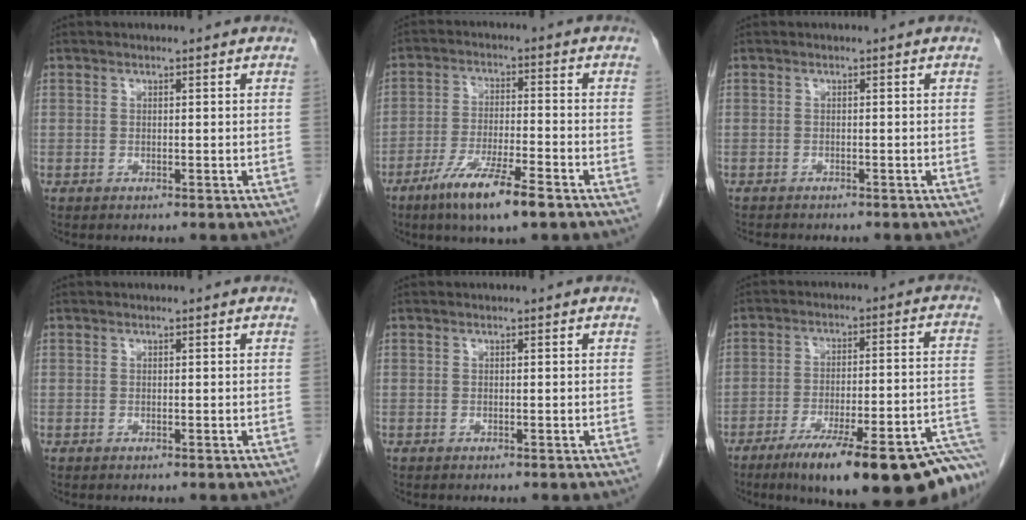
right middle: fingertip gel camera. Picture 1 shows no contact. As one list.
[{"total": 9.5, "force": [-6.1, 0.7, 7.3], "torque": [-0.141, -0.021, -0.106]}, {"total": 3.3, "force": [-3.0, 0.7, 1.2], "torque": [-0.022, -0.008, -0.041]}, {"total": 0.0}, {"total": 0.0}, {"total": 24.0, "force": [-17.3, 1.6, 16.5], "torque": [-0.154, -0.001, -0.251]}]